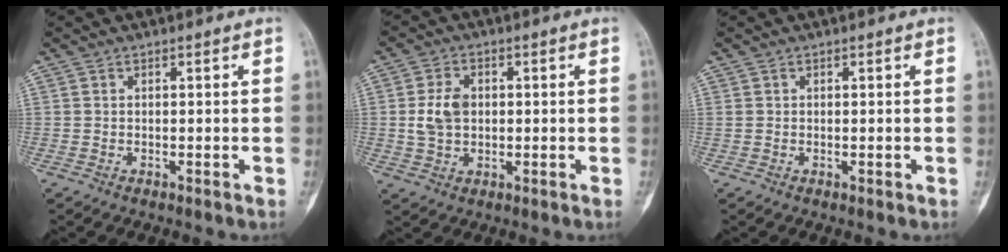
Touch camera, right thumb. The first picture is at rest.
{"total": 6.1, "force": [0.4, 4.4, 4.2], "torque": [-0.076, 0.005, 0.010]}
{"total": 0.5, "force": [0.1, 0.4, 0.3], "torque": [-0.005, 0.003, 0.001]}